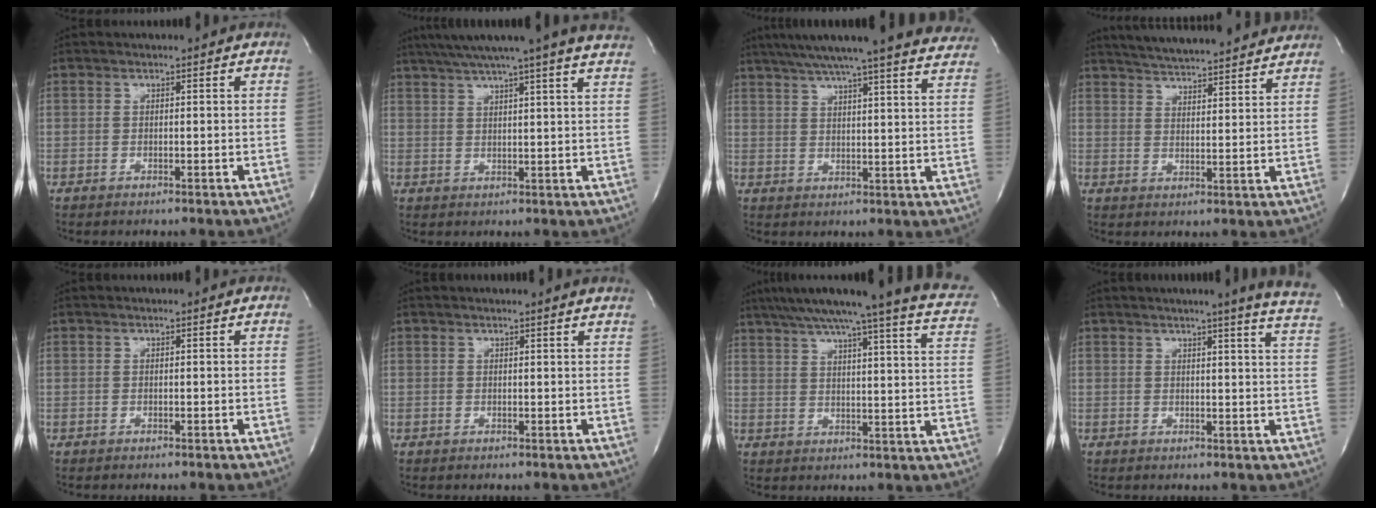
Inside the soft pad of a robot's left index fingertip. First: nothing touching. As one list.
[{"total": 19.3, "force": [16.7, -1.1, 9.6], "torque": [-0.164, -0.003, 0.210]}, {"total": 28.4, "force": [25.5, 1.4, 12.5], "torque": [-0.201, -0.043, 0.307]}, {"total": 18.7, "force": [17.2, 1.9, 7.2], "torque": [-0.117, 0.018, 0.234]}, {"total": 0.0}, {"total": 2.3, "force": [2.1, -0.5, 0.7], "torque": [-0.021, -0.003, 0.019]}, {"total": 22.6, "force": [18.4, 0.5, 13.2], "torque": [-0.197, -0.019, 0.227]}, {"total": 10.4, "force": [8.8, -1.4, 5.4], "torque": [-0.067, -0.049, 0.077]}]